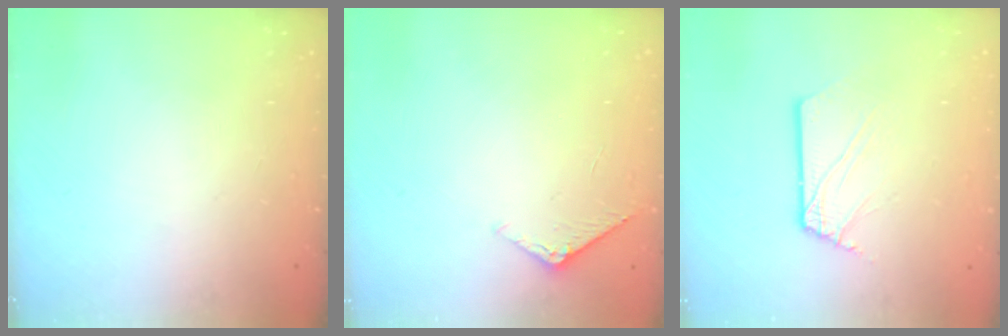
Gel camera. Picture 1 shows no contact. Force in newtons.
{"total": 5.0, "press": 4.9, "slide": 0.5}
{"total": 2.5, "press": 2.5, "slide": 0.3}